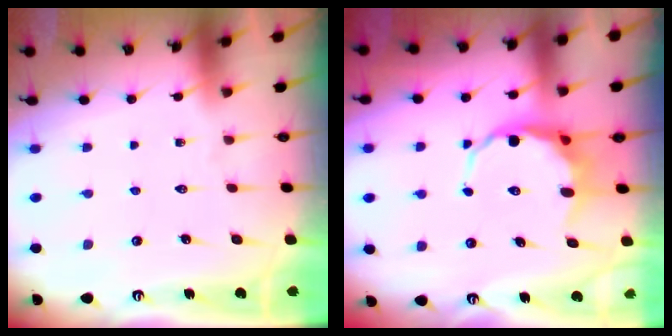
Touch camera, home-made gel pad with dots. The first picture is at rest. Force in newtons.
{"total": 8.9, "press": 8.7, "slide": 2.1}